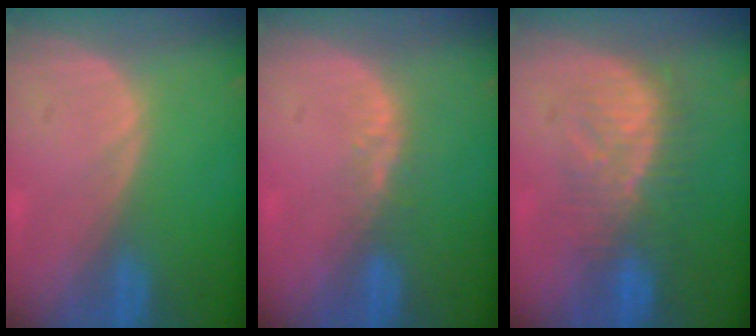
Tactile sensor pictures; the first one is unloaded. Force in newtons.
{"total": 2.8, "press": 2.1, "slide": 1.8}
{"total": 8.1, "press": 7.9, "slide": 1.7}